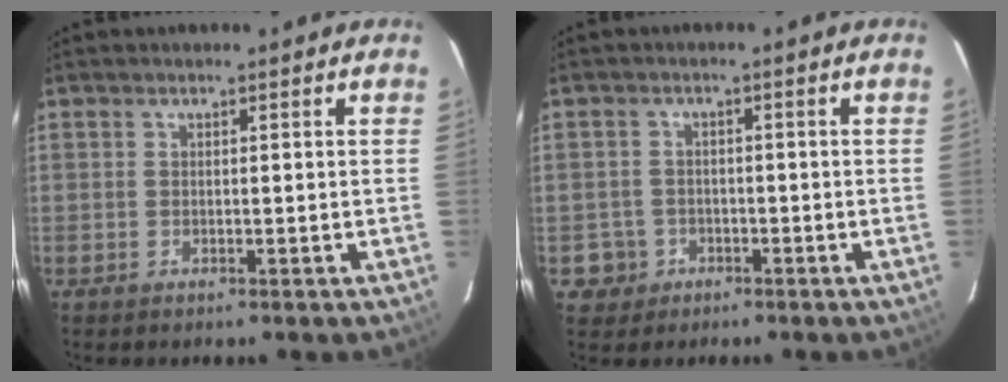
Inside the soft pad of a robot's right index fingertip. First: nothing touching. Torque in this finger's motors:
{"motor_torque": [-0.15, 0.09, -0.80, -0.21]}